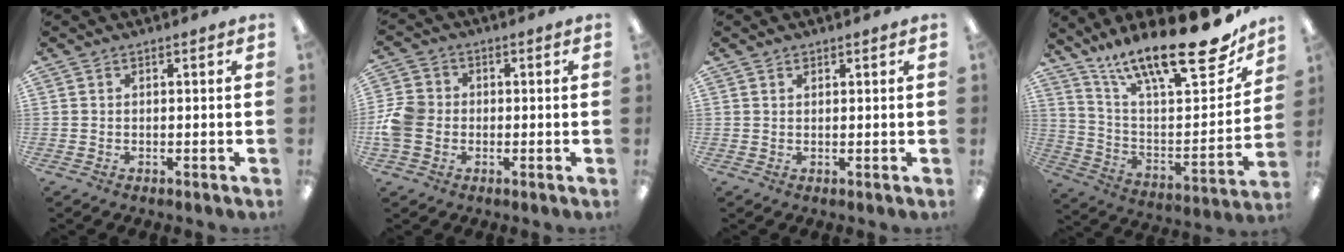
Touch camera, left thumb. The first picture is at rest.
{"total": 7.7, "force": [-1.2, 6.5, 3.9], "torque": [-0.096, 0.019, -0.020]}
{"total": 0.8, "force": [0.7, 0.4, 0.2], "torque": [0.003, -0.002, 0.010]}
{"total": 23.1, "force": [17.2, 6.4, 14.0], "torque": [-0.207, -0.122, 0.284]}